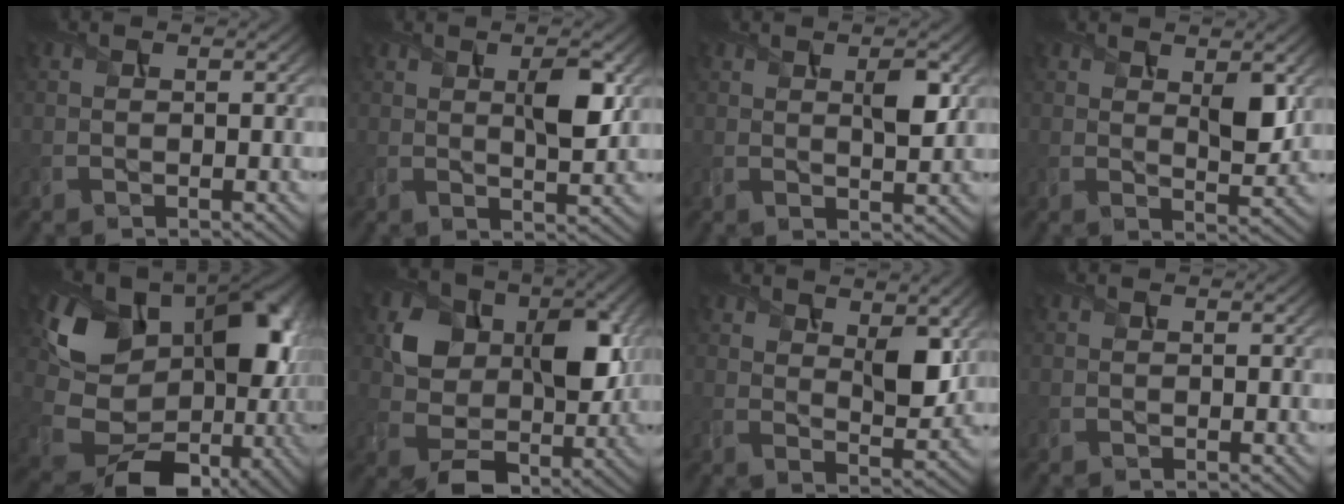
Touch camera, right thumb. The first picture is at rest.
{"total": 5.3, "force": [1.8, 1.8, 4.6], "torque": [-0.080, -0.001, 0.032]}
{"total": 3.9, "force": [1.6, 1.4, 3.2], "torque": [-0.062, -0.003, 0.030]}
{"total": 4.4, "force": [1.9, 1.8, 3.6], "torque": [-0.065, -0.009, 0.037]}
{"total": 17.5, "force": [2.2, 13.0, 11.4], "torque": [-0.201, -0.024, 0.063]}
{"total": 10.7, "force": [1.4, 8.1, 6.7], "torque": [-0.120, -0.011, 0.030]}
{"total": 6.8, "force": [3.4, 3.3, 4.9], "torque": [-0.087, -0.011, 0.064]}
{"total": 0.0}